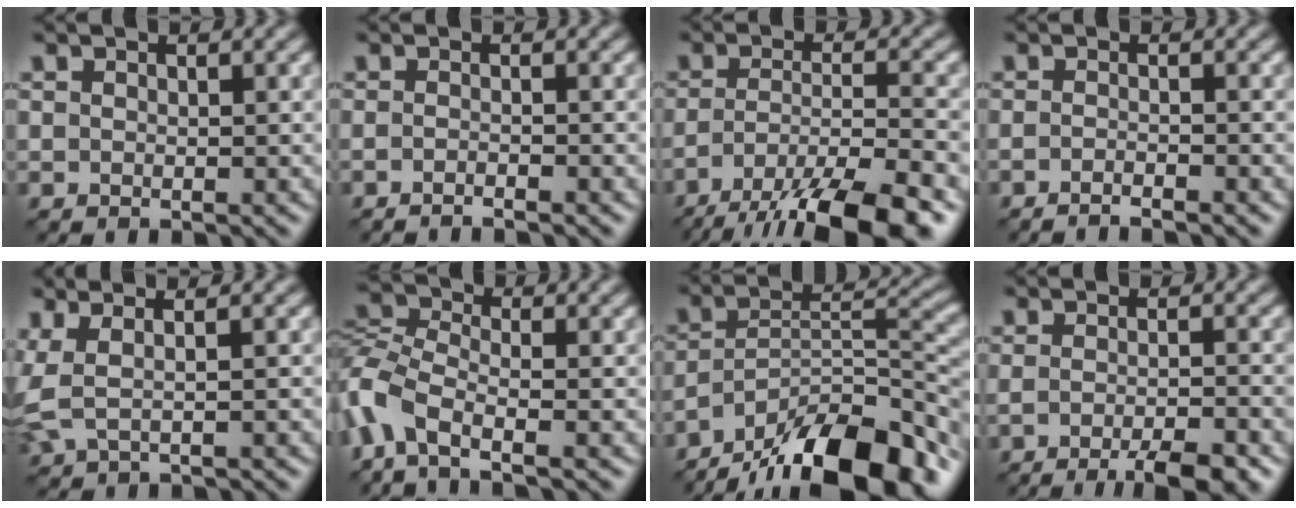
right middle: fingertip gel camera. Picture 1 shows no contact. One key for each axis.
{"total": 1.4, "fx": -1.3, "fy": -0.7, "fz": 0.1, "tx": 0.000, "ty": 0.000, "tz": -0.023}
{"total": 10.5, "fx": -7.7, "fy": 1.9, "fz": 6.9, "tx": -0.122, "ty": -0.009, "tz": -0.129}
{"total": 1.8, "fx": -1.7, "fy": -0.6, "fz": 0.4, "tx": 0.001, "ty": 0.003, "tz": -0.030}
{"total": 2.6, "fx": 0.0, "fy": 0.9, "fz": 2.5, "tx": -0.071, "ty": 0.002, "tz": 0.012}
{"total": 5.8, "fx": -3.8, "fy": 2.1, "fz": 3.9, "tx": -0.097, "ty": 0.000, "tz": -0.094}
{"total": 14.1, "fx": -10.9, "fy": 4.0, "fz": 8.0, "tx": -0.141, "ty": 0.011, "tz": -0.187}
{"total": 4.8, "fx": -3.2, "fy": 0.6, "fz": 3.5, "tx": -0.051, "ty": -0.003, "tz": -0.043}